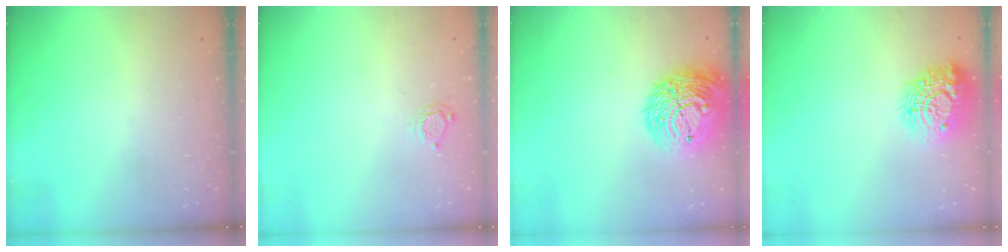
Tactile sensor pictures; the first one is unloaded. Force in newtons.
{"total": 3.8, "press": 3.8, "slide": 0.2}
{"total": 17.9, "press": 17.8, "slide": 1.9}
{"total": 14.6, "press": 14.6, "slide": 1.0}